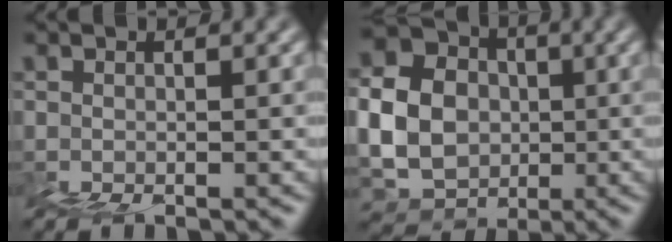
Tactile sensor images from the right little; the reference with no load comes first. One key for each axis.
{"total": 6.5, "fx": 0.8, "fy": 5.7, "fz": 2.9, "tx": -0.059, "ty": 0.013, "tz": 0.015}